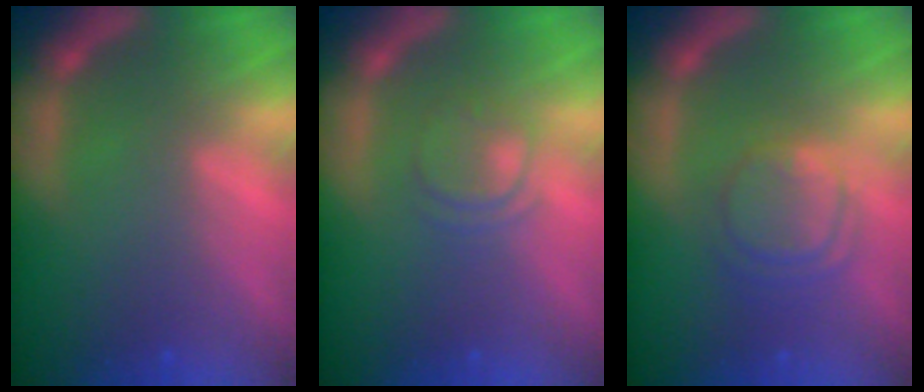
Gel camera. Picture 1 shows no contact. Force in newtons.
{"total": 2.4}
{"total": 4.5}